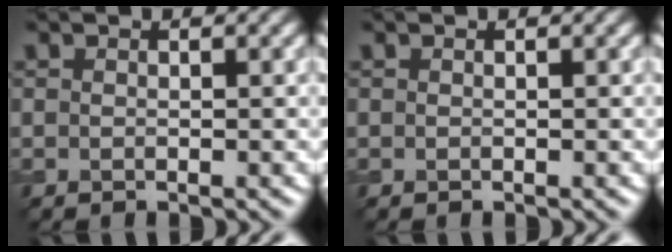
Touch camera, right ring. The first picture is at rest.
{"total": 0.0}